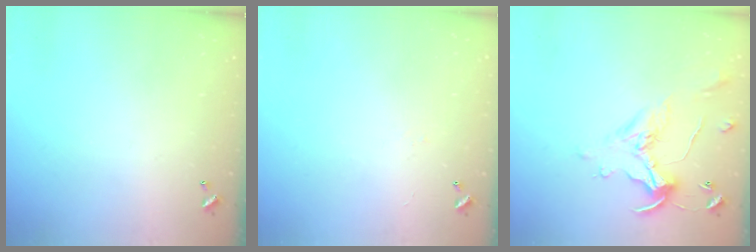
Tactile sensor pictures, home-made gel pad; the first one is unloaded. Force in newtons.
{"total": 3.2, "press": 3.2, "slide": 0.5}
{"total": 1.1, "press": 0.8, "slide": 0.9}